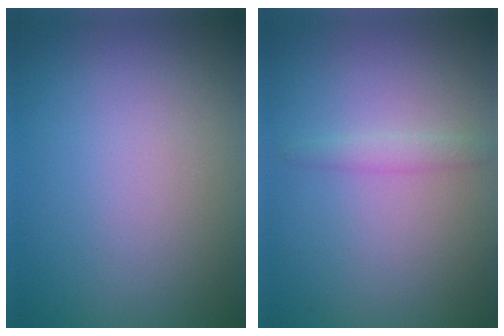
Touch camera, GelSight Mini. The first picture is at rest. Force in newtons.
{"total": 1.1, "press": 1.1, "slide": 0.0}